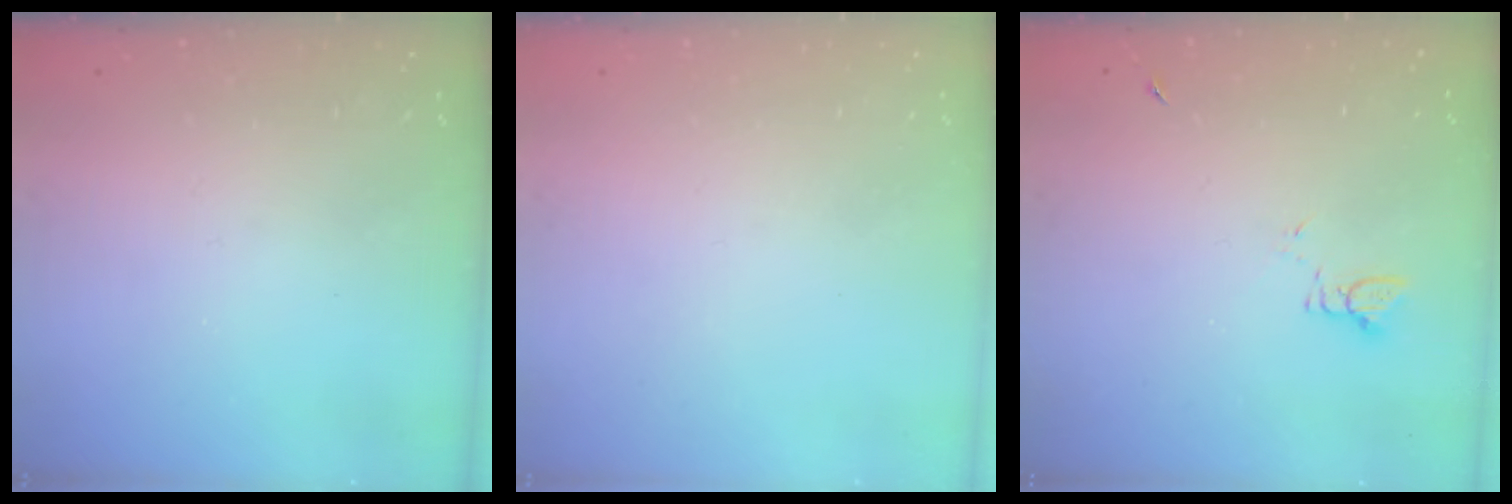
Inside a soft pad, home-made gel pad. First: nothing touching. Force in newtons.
{"total": 0.0}
{"total": 2.0, "press": 2.0, "slide": 0.3}